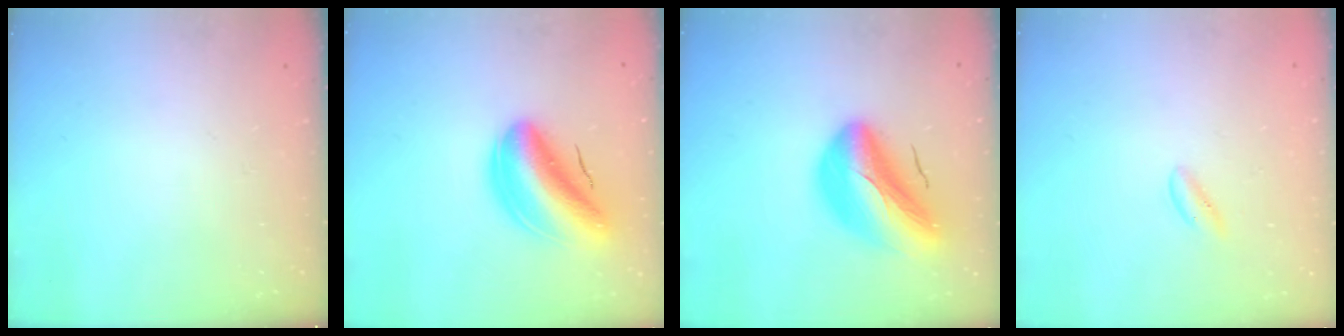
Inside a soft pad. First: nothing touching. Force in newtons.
{"total": 14.1, "press": 13.5, "slide": 3.9}
{"total": 17.0, "press": 16.2, "slide": 5.0}
{"total": 0.0}